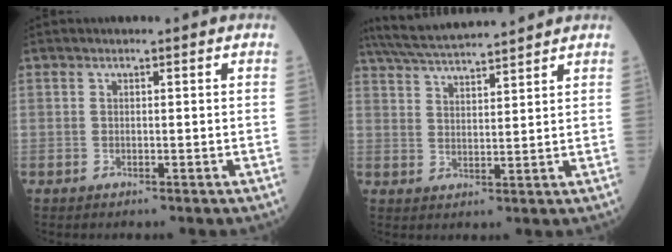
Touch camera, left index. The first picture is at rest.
{"total": 11.0, "force": [10.1, 0.2, 4.2], "torque": [-0.083, 0.027, 0.168]}